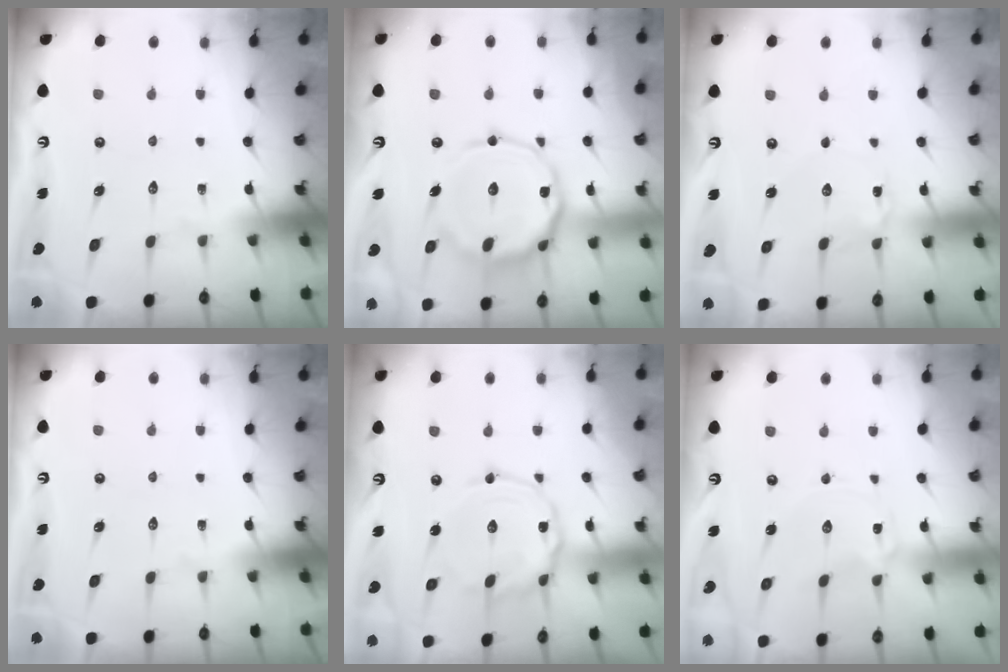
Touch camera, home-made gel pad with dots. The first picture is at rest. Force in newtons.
{"total": 15.6, "press": 15.6, "slide": 1.1}
{"total": 1.9, "press": 1.9, "slide": 0.2}
{"total": 0.0}
{"total": 8.3, "press": 8.2, "slide": 0.4}
{"total": 0.0}